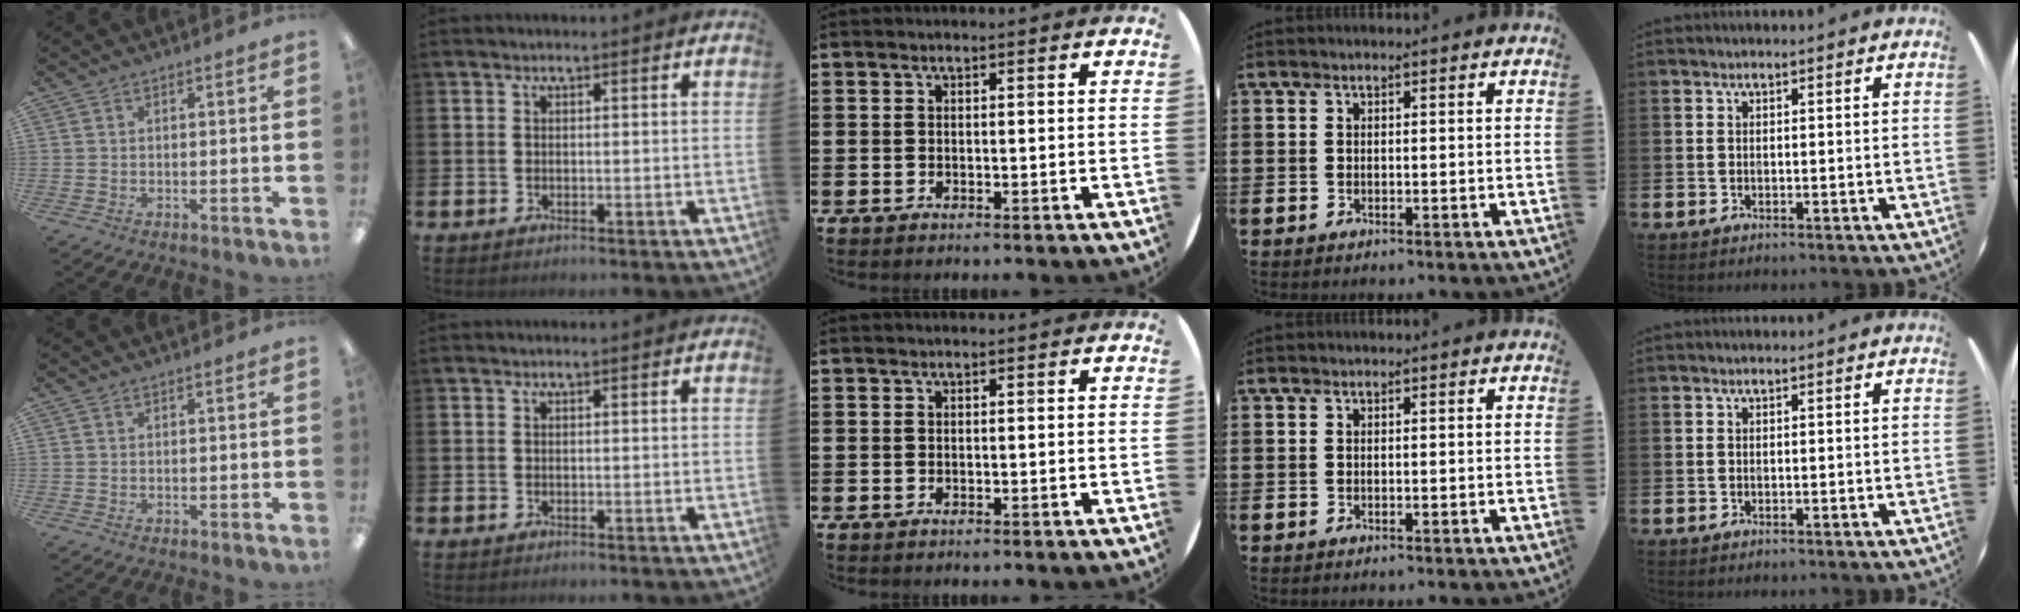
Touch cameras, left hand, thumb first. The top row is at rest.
{}